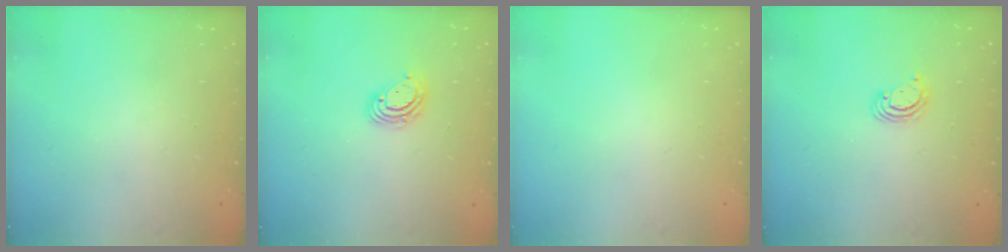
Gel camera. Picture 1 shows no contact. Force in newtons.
{"total": 6.2, "press": 6.1, "slide": 1.0}
{"total": 0.0}
{"total": 2.4, "press": 2.4, "slide": 0.2}